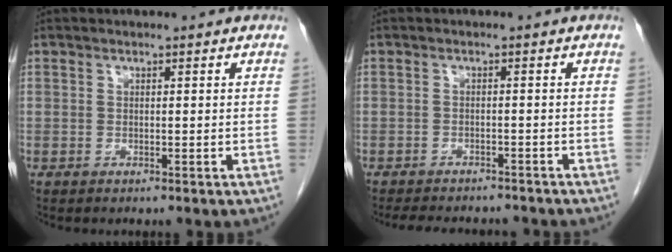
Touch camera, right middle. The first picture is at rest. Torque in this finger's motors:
{"motor_torque": [0.48, -0.36, 0.03, 0.03]}